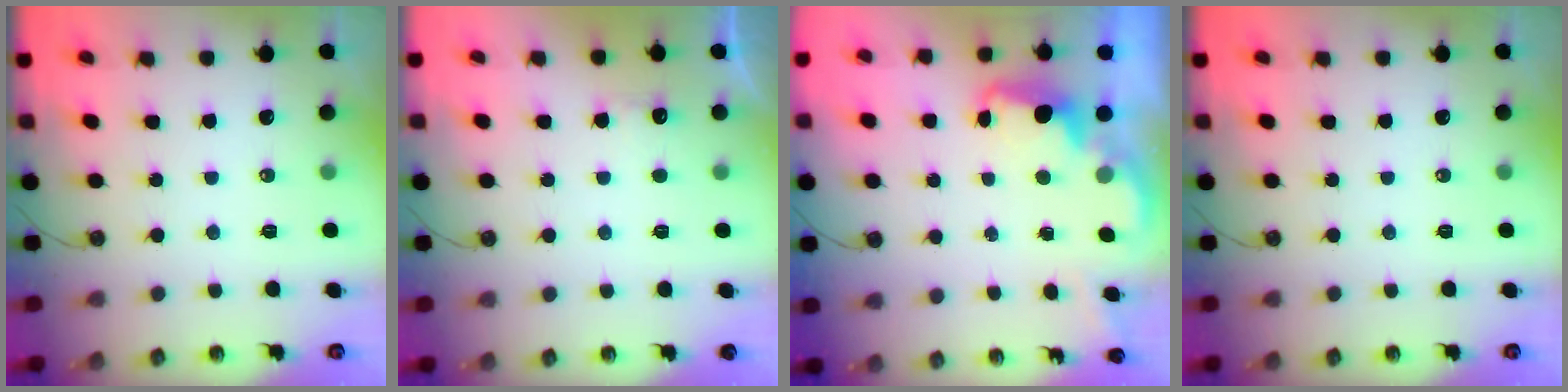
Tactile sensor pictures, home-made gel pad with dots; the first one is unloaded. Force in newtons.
{"total": 4.6, "press": 4.4, "slide": 1.3}
{"total": 2.4, "press": 2.3, "slide": 0.5}
{"total": 0.0}